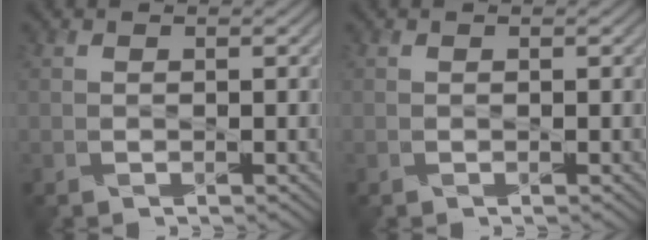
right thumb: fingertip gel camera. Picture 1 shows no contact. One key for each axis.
{"total": 0.0}